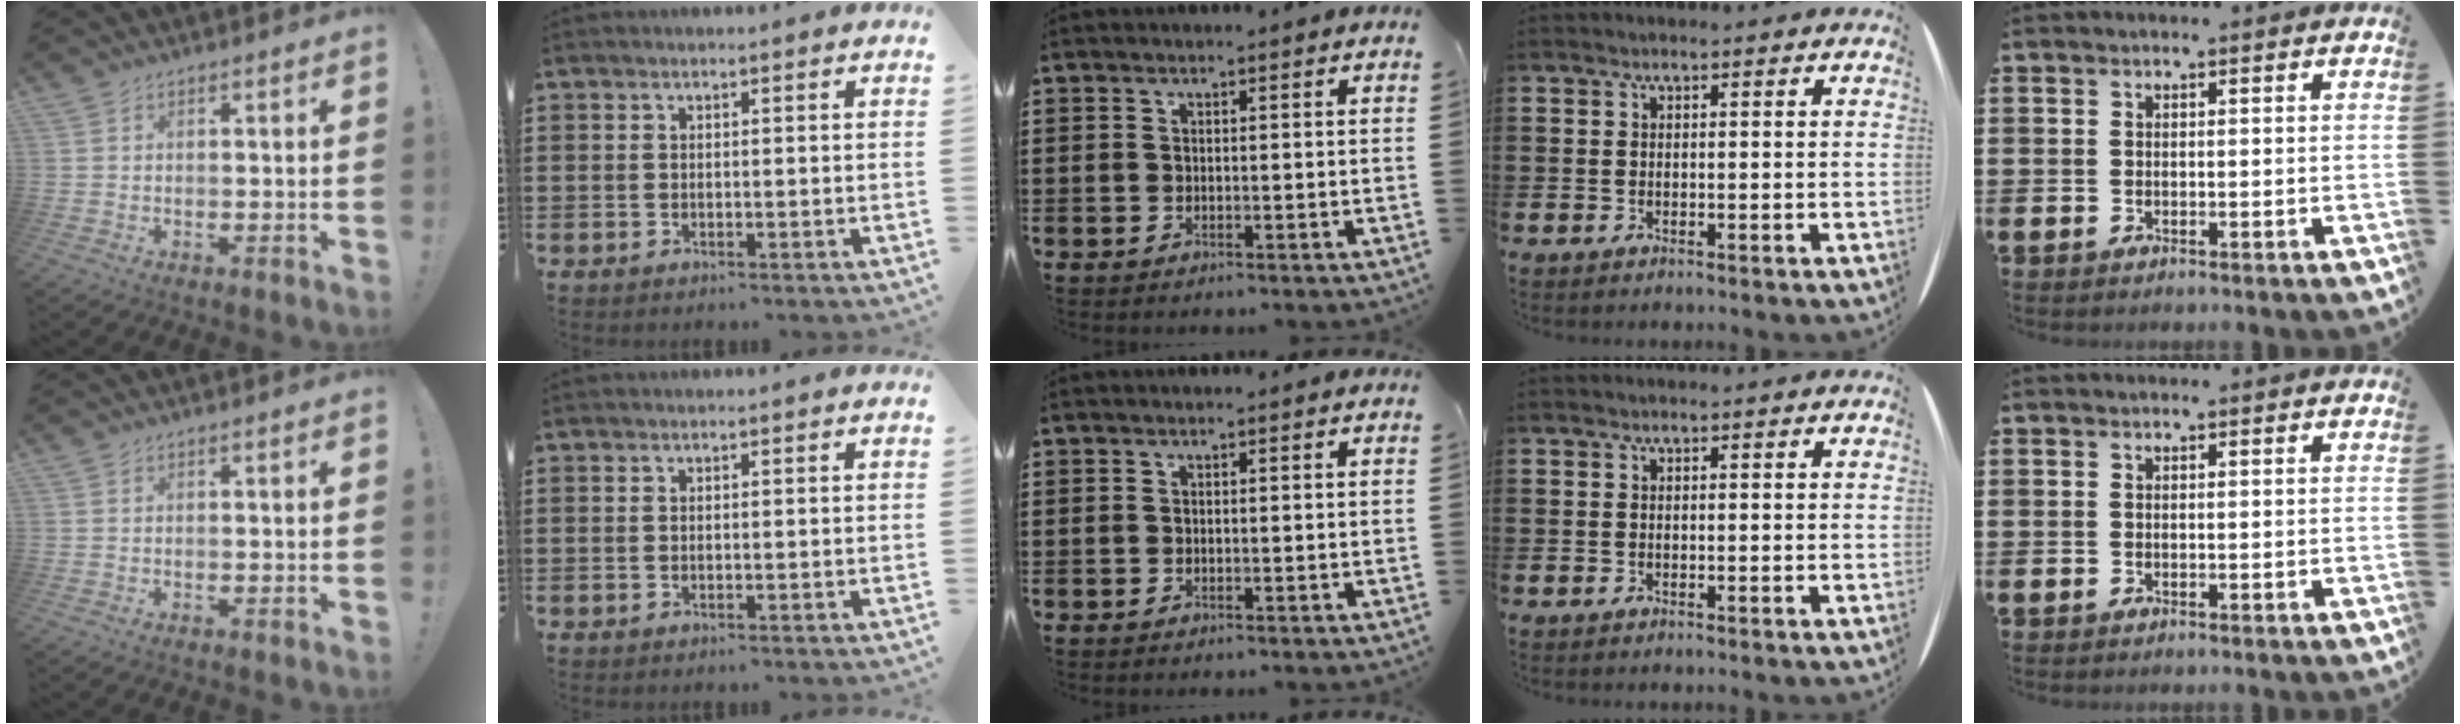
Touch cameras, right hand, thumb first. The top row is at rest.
{}